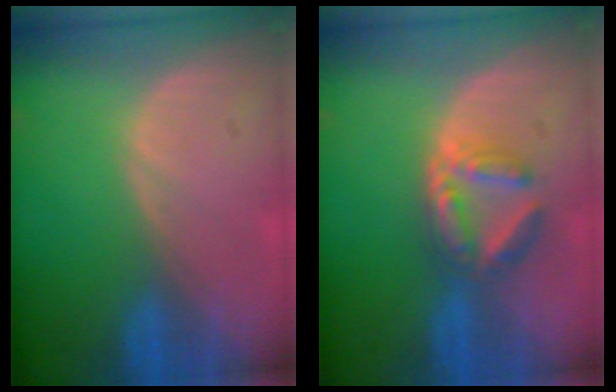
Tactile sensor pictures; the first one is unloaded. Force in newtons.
{"total": 5.8, "press": 5.5, "slide": 1.6}